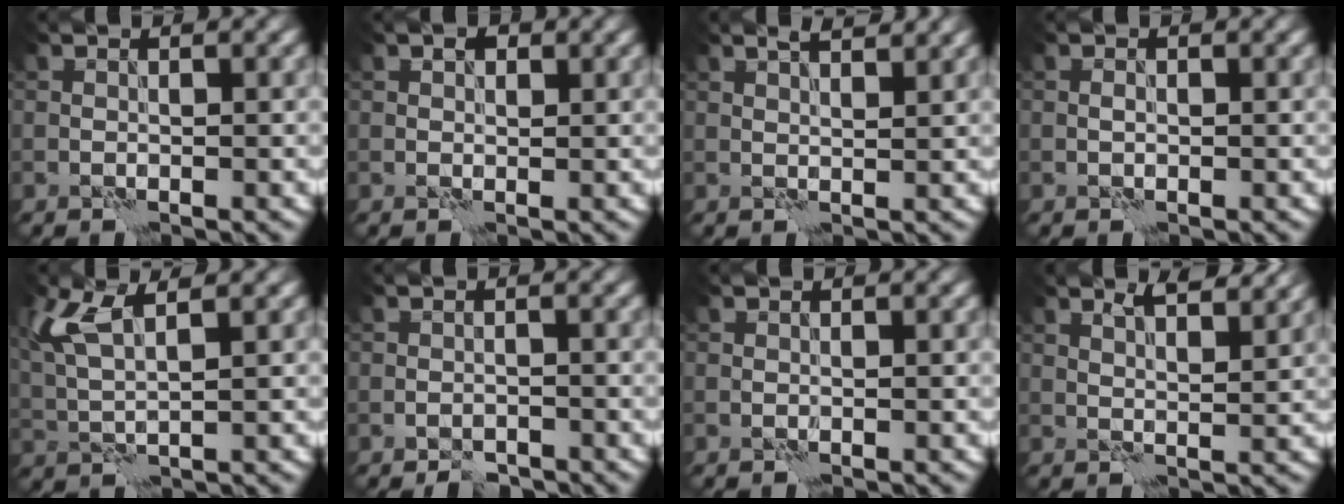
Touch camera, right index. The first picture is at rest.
{"total": 1.1, "force": [0.6, 0.8, 0.6], "torque": [-0.007, 0.001, 0.007]}
{"total": 3.2, "force": [2.4, 0.8, 2.0], "torque": [-0.022, 0.010, 0.019]}
{"total": 0.6, "force": [-0.2, 0.3, 0.5], "torque": [-0.009, 0.004, -0.005]}
{"total": 5.1, "force": [2.2, 1.6, 4.3], "torque": [-0.108, 0.012, 0.046]}
{"total": 1.5, "force": [-1.3, 0.5, 0.5], "torque": [-0.005, 0.006, -0.023]}
{"total": 0.0}
{"total": 4.0, "force": [2.9, 1.0, 2.6], "torque": [-0.032, 0.008, 0.035]}